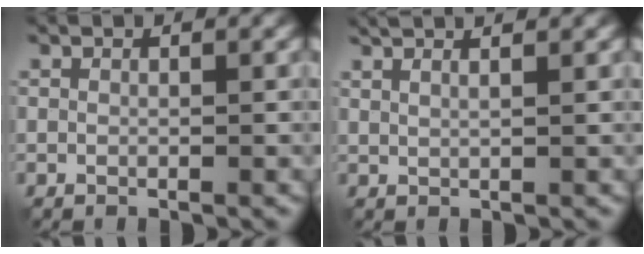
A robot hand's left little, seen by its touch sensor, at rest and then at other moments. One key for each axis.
{"total": 4.2, "fx": 2.8, "fy": 1.5, "fz": 2.7, "tx": -0.027, "ty": 0.030, "tz": 0.017}